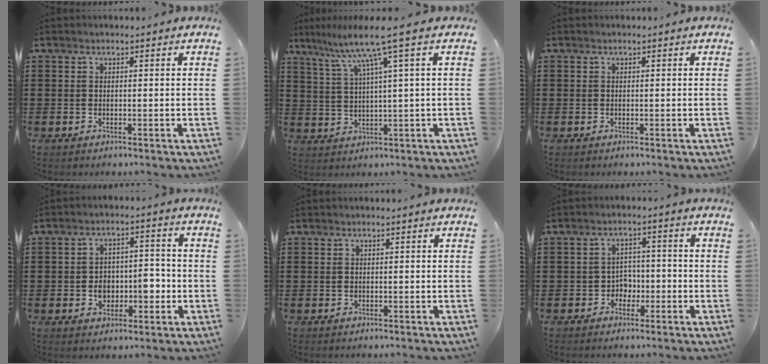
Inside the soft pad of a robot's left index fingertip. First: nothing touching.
{"total": 8.4, "force": [4.3, -0.7, 7.2], "torque": [-0.160, -0.019, 0.068]}
{"total": 0.0}
{"total": 5.6, "force": [-1.4, 4.0, 3.7], "torque": [-0.058, 0.003, -0.031]}
{"total": 0.0}
{"total": 3.1, "force": [-1.7, 2.3, 1.2], "torque": [-0.032, 0.006, -0.038]}